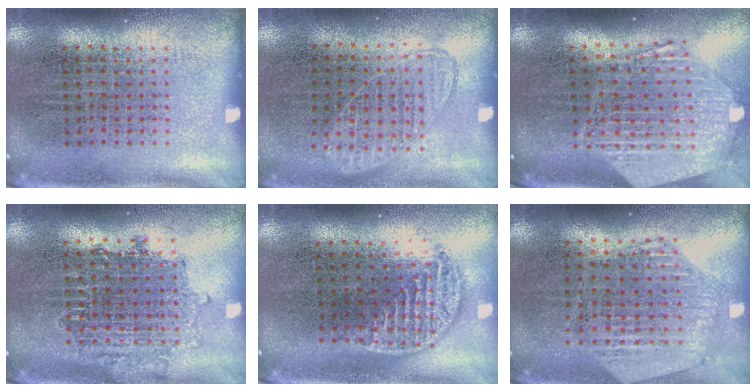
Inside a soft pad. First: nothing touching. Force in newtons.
{"total": 0.9, "press": 0.9, "slide": 0.3}
{"total": 2.8, "press": 2.2, "slide": 1.7}
{"total": 1.6, "press": 1.3, "slide": 0.8}
{"total": 1.4, "press": 1.2, "slide": 0.7}
{"total": 1.3, "press": 1.2, "slide": 0.2}